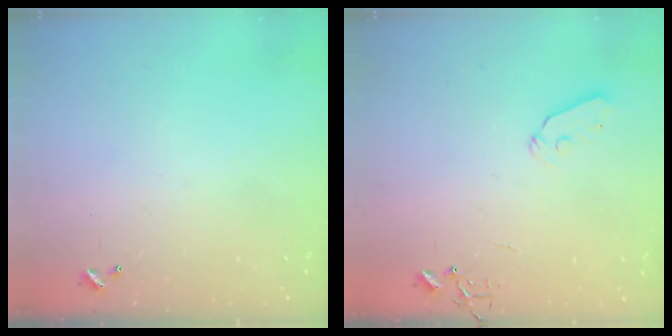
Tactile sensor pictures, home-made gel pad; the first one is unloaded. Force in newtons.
{"total": 5.3, "press": 5.2, "slide": 0.6}